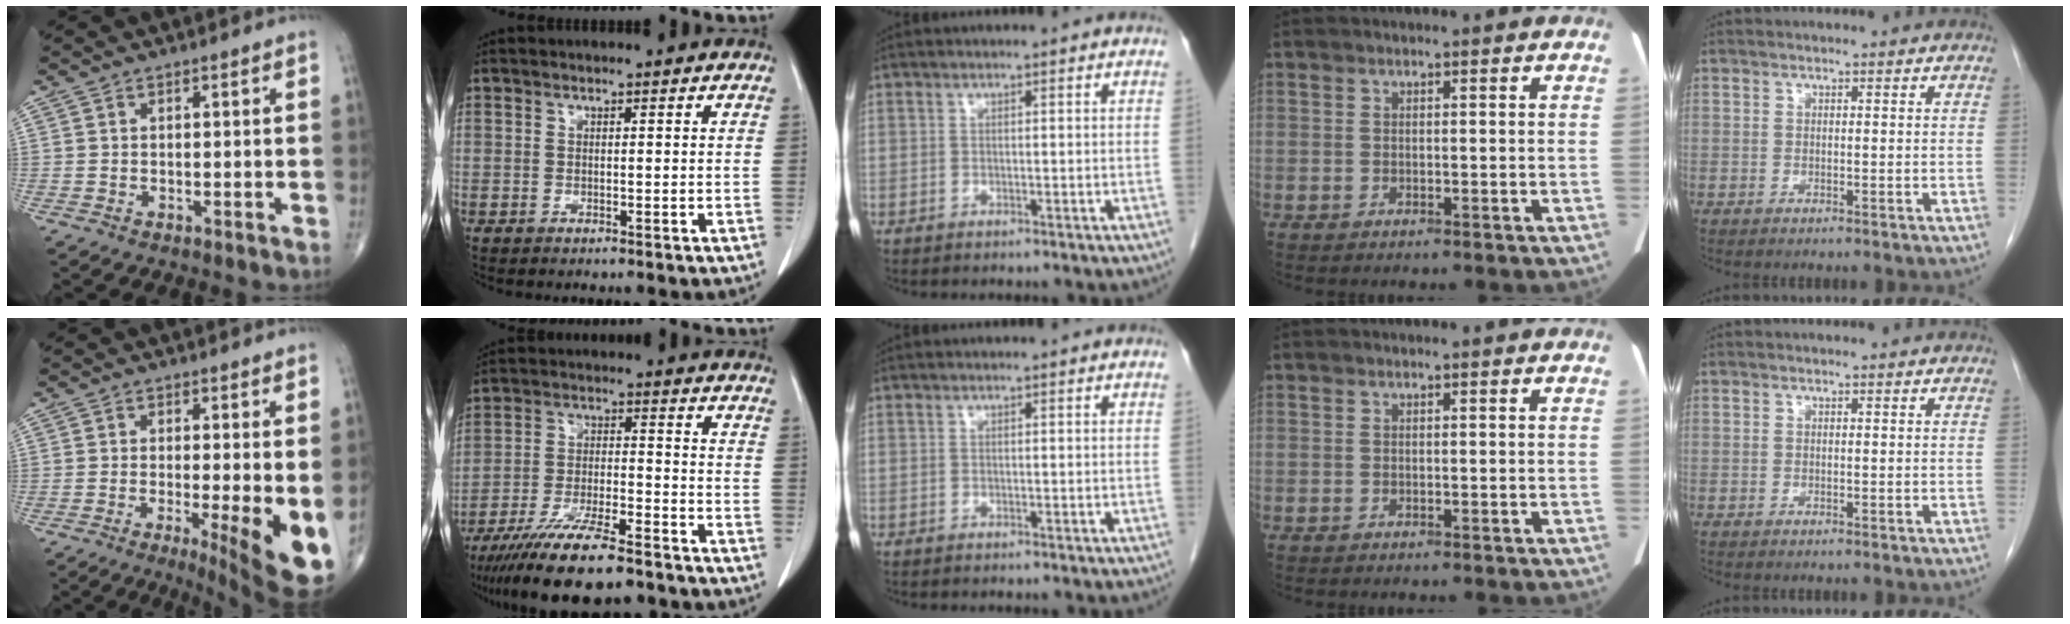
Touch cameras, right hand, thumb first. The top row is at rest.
{"thumb": {"total": 12.3, "force": [-2.8, 3.1, 11.5], "torque": [-0.148, -0.024, -0.033]}, "index": {"total": 15.3, "force": [-12.1, 2.5, 9.0], "torque": [-0.167, -0.027, -0.205]}}